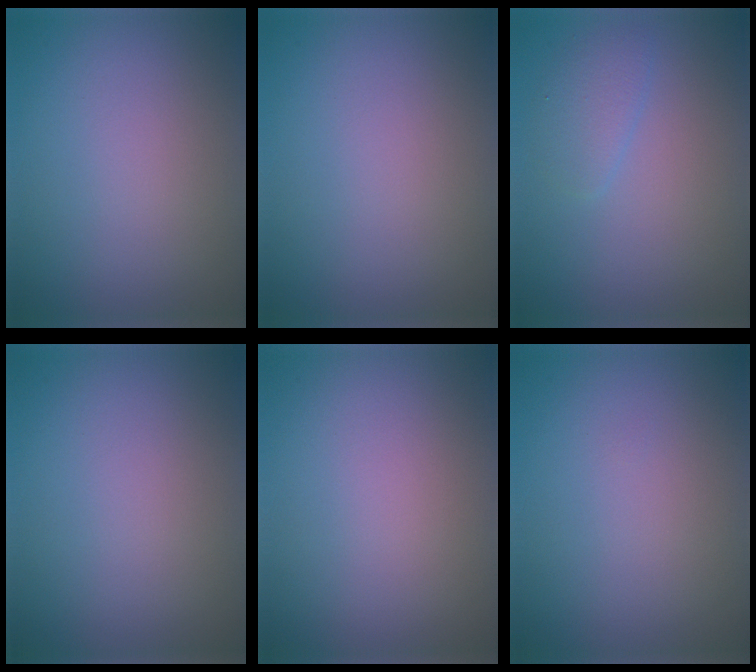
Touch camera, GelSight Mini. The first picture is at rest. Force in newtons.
{"total": 0.0}
{"total": 1.6, "press": 1.6, "slide": 0.0}
{"total": 0.0}
{"total": 0.0}
{"total": 0.0}